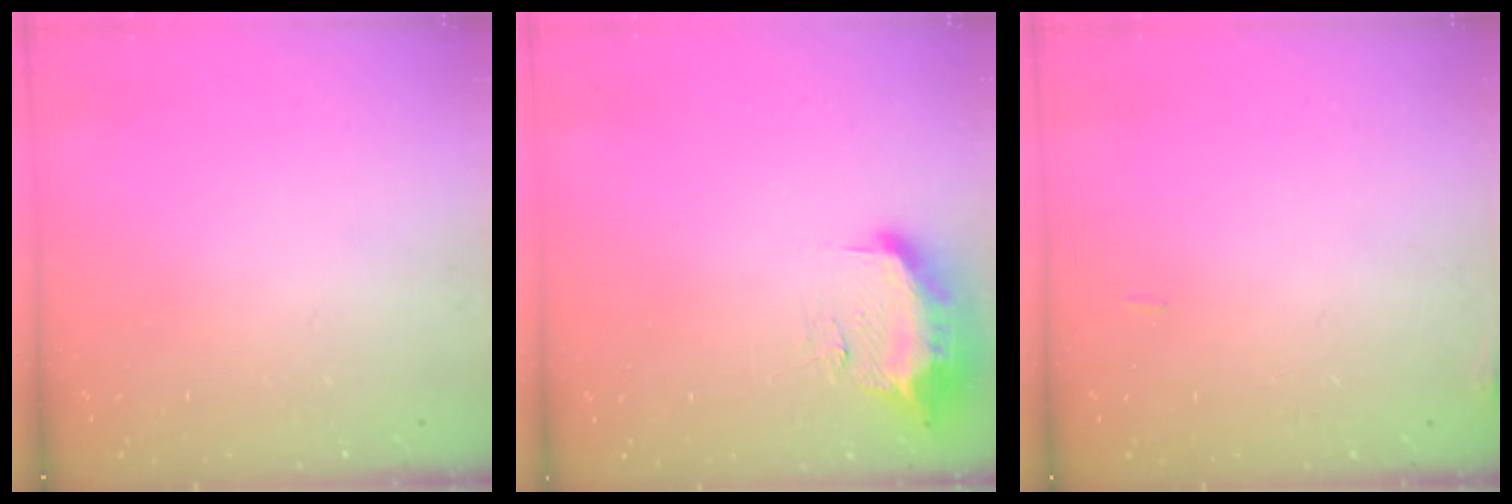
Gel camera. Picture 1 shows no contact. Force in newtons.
{"total": 11.2, "press": 11.2, "slide": 0.6}
{"total": 4.4, "press": 4.3, "slide": 1.0}